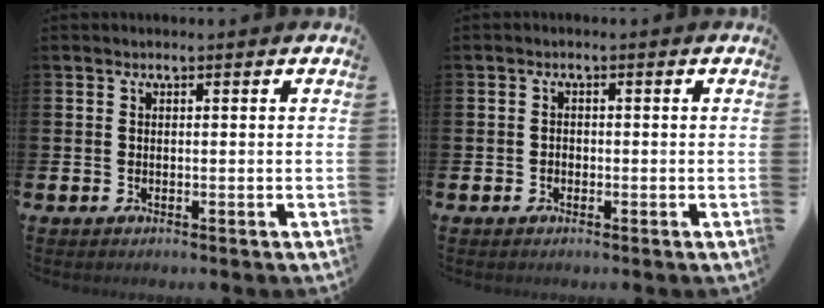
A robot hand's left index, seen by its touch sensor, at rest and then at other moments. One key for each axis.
{"total": 0.9, "fx": -0.4, "fy": 0.7, "fz": 0.2, "tx": -0.008, "ty": 0.006, "tz": -0.009}